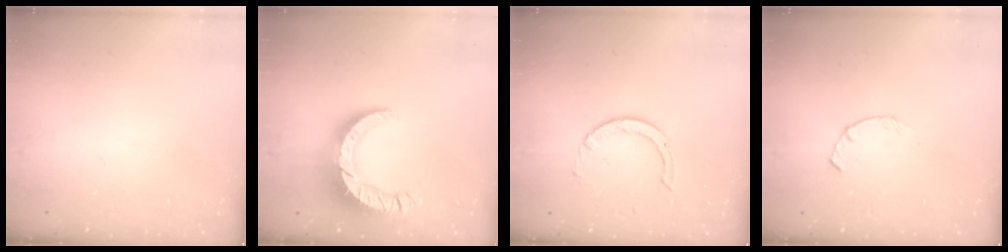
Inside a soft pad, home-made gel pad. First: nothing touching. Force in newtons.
{"total": 12.7, "press": 12.7, "slide": 1.2}
{"total": 1.7, "press": 1.7, "slide": 0.1}
{"total": 2.3, "press": 2.2, "slide": 0.4}